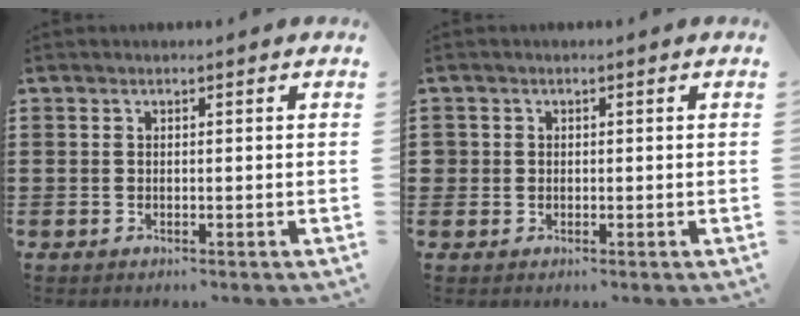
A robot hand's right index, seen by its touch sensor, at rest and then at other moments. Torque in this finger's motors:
{"motor_torque": [-0.41, 0.94, -0.03, 0.00]}